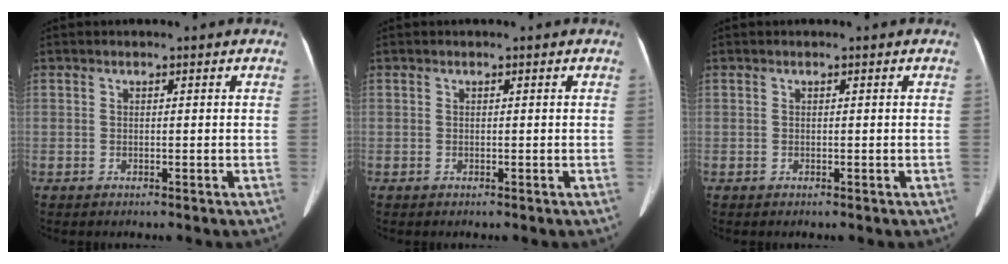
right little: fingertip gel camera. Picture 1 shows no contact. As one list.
[{"total": 0.0}, {"total": 0.0}]